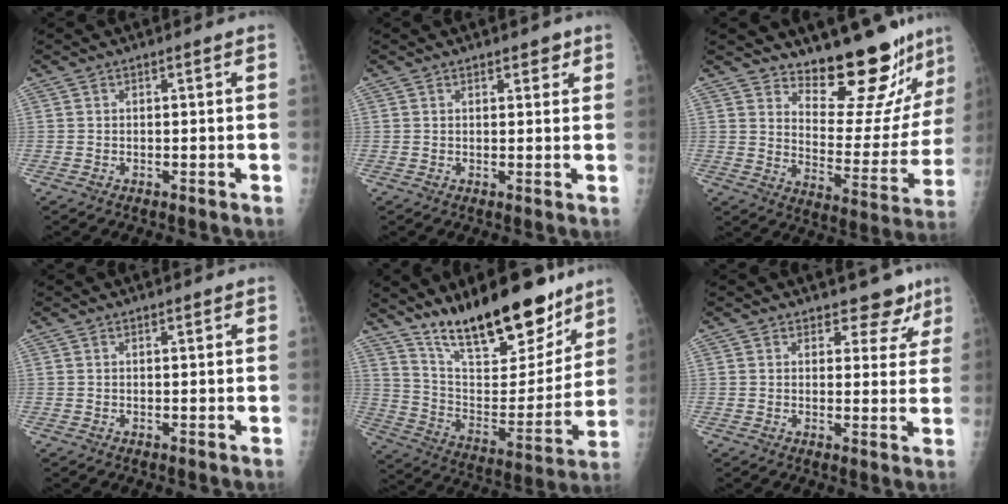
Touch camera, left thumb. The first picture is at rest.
{"total": 2.0, "force": [1.4, 1.1, 1.0], "torque": [0.003, -0.006, 0.014]}
{"total": 17.9, "force": [15.9, 4.5, 6.8], "torque": [-0.040, -0.153, 0.217]}
{"total": 0.5, "force": [0.4, 0.2, 0.3], "torque": [-0.005, -0.003, 0.006]}
{"total": 23.2, "force": [17.4, 8.0, 13.0], "torque": [-0.158, -0.094, 0.289]}
{"total": 6.1, "force": [4.8, 3.4, 1.5], "torque": [0.015, -0.030, 0.052]}